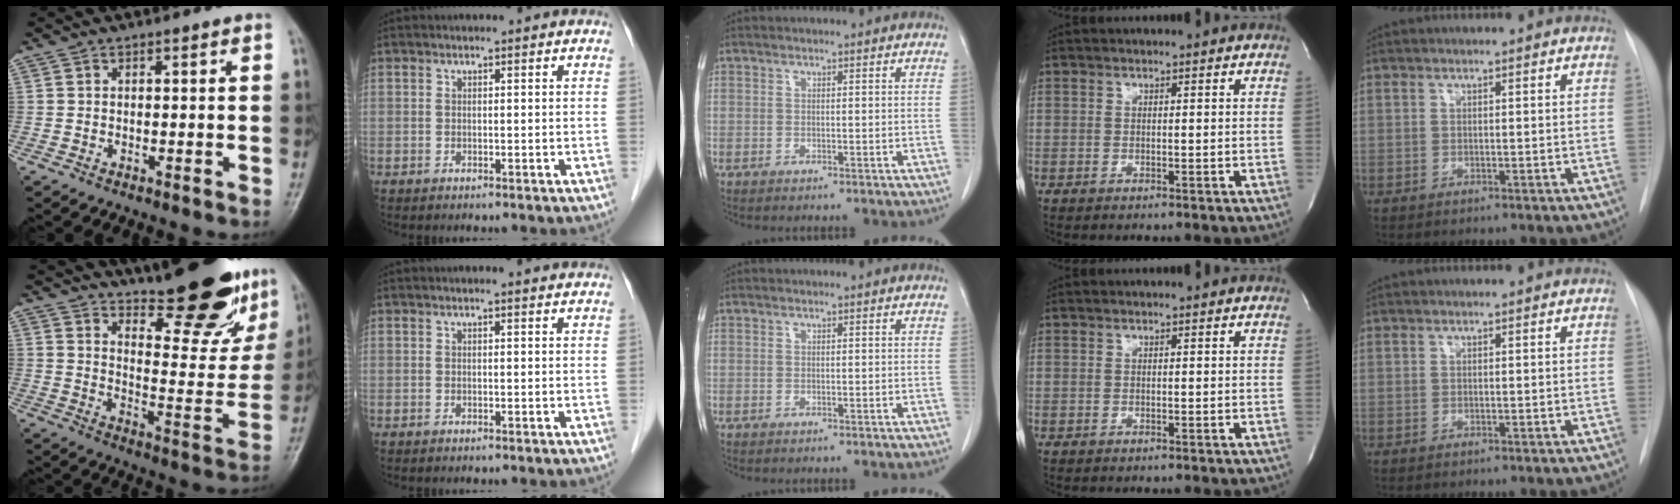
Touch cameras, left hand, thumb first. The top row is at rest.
{"thumb": {"total": 24.7, "force": [18.6, 7.1, 14.5], "torque": [-0.166, -0.114, 0.252]}, "index": {"total": 1.4, "force": [1.1, 0.2, 0.8], "torque": [-0.014, 0.010, 0.011]}}